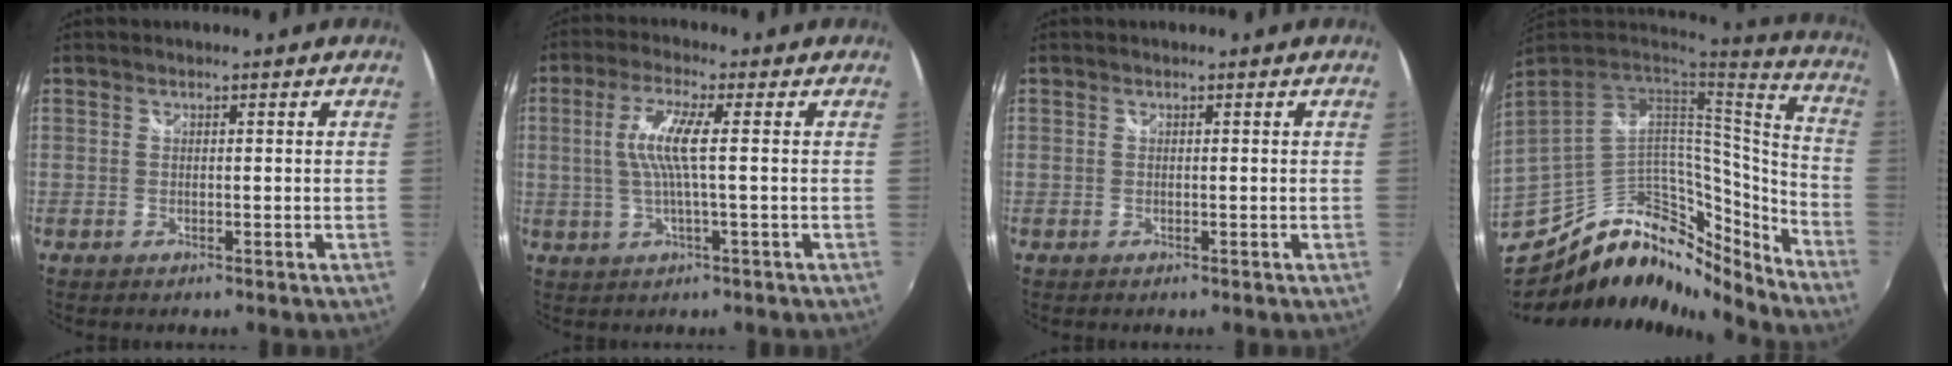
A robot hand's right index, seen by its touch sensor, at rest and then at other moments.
{"total": 6.8, "force": [0.3, 0.1, 6.8], "torque": [-0.140, 0.001, 0.010]}
{"total": 0.0}
{"total": 27.9, "force": [-20.0, 15.0, 12.3], "torque": [-0.269, 0.038, -0.312]}